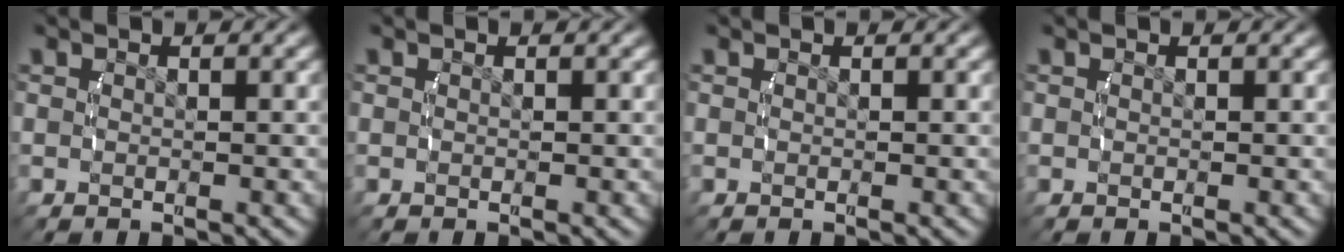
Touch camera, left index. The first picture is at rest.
{"total": 0.0}
{"total": 0.0}
{"total": 0.0}